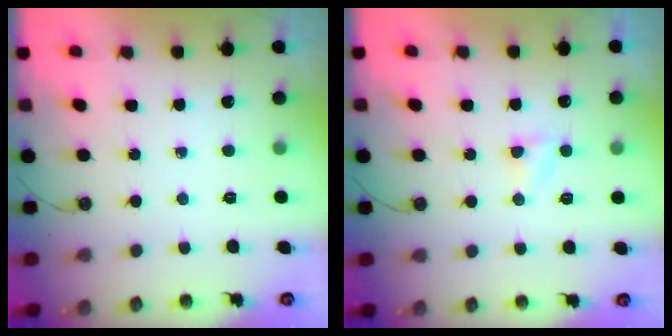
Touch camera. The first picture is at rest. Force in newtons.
{"total": 2.7, "press": 2.7, "slide": 0.3}